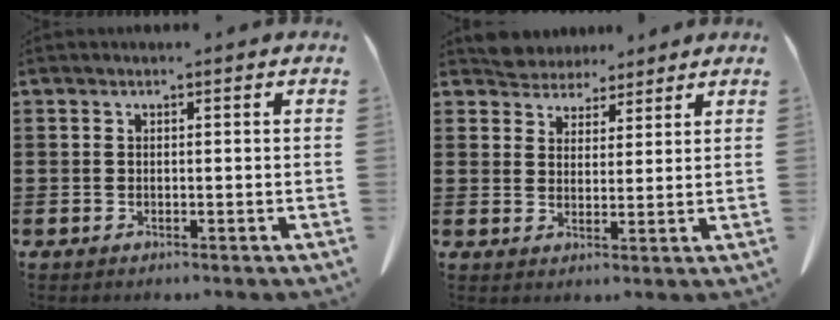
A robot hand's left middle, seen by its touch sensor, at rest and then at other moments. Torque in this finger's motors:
{"motor_torque": [0.32, 0.01, 0.08, -0.03]}